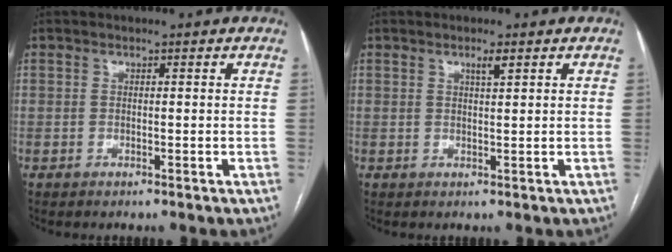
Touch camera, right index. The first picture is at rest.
{"total": 1.6, "force": [1.0, 0.1, 1.3], "torque": [-0.023, -0.001, 0.017]}